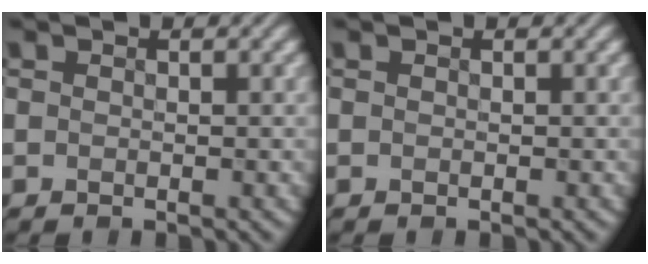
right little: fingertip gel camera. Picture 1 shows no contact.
{"total": 0.0}